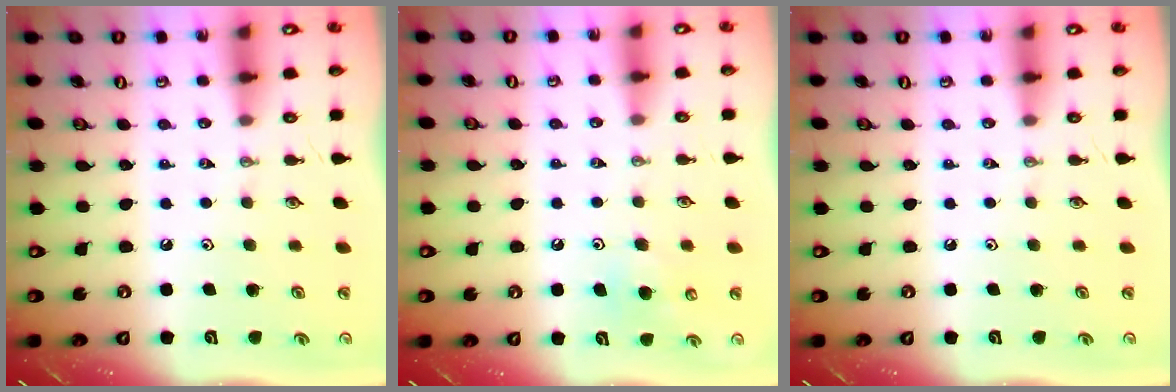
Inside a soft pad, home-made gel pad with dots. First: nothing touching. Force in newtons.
{"total": 8.2, "press": 8.1, "slide": 1.1}
{"total": 0.0}